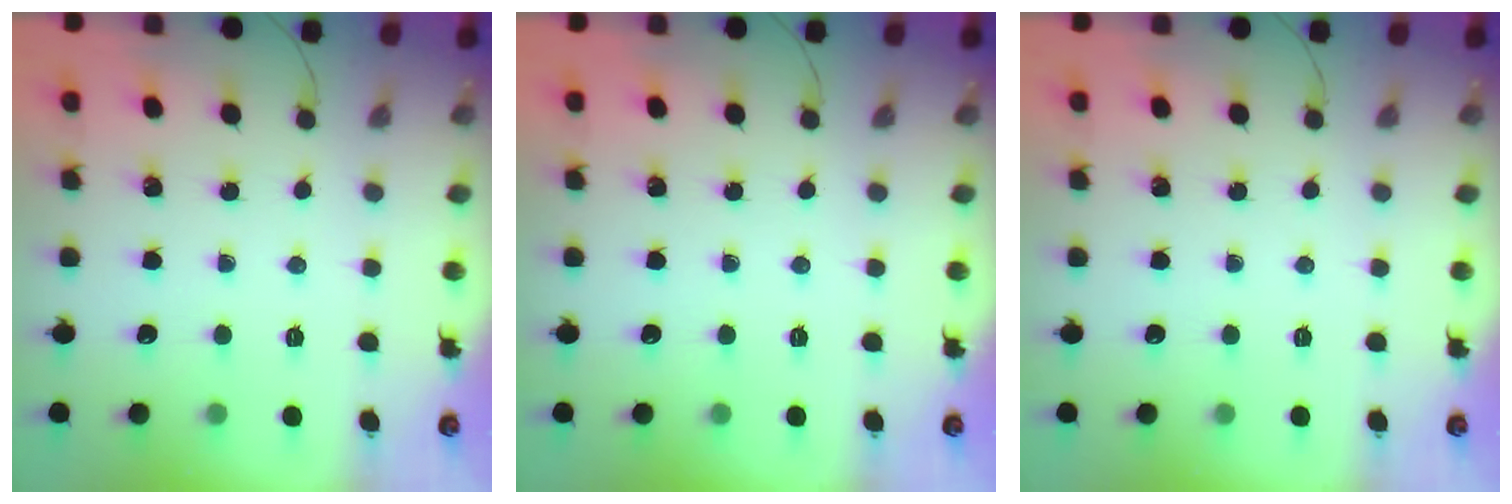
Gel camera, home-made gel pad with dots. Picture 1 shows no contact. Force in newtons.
{"total": 0.0}
{"total": 0.0}